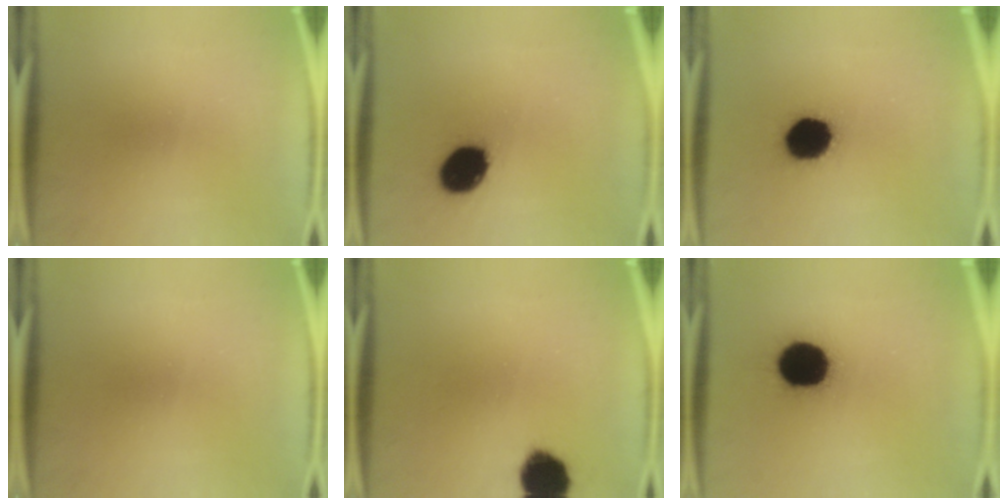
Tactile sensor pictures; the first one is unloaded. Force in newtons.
{"total": 12.9}
{"total": 15.0}
{"total": 0.0}
{"total": 10.4}
{"total": 18.5}